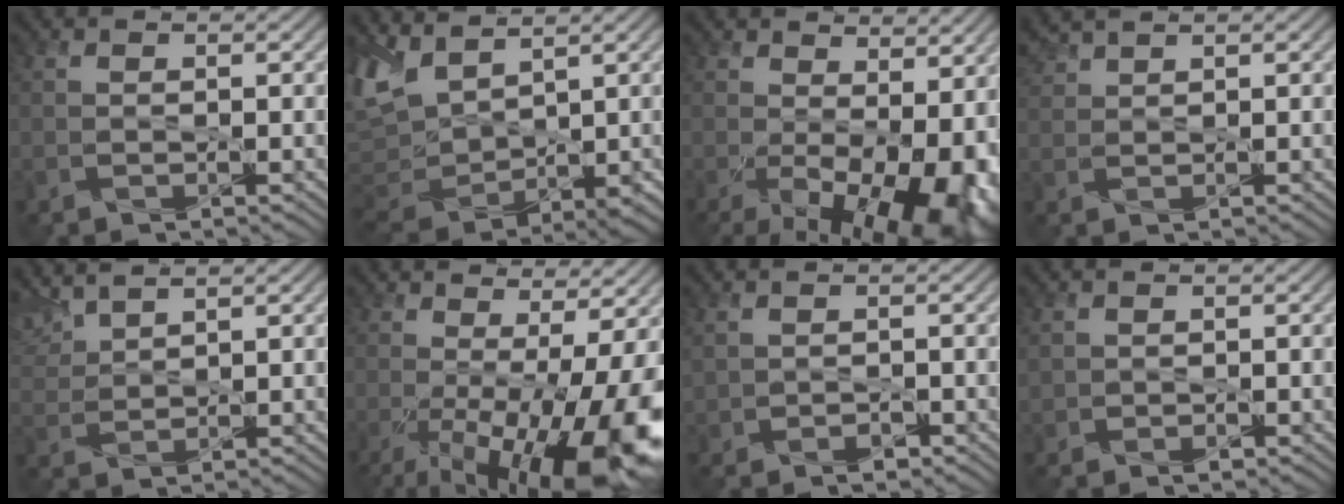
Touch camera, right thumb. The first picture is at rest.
{"total": 9.4, "force": [4.8, 5.0, 6.5], "torque": [-0.190, 0.000, 0.096]}
{"total": 15.3, "force": [-2.2, 7.6, 13.0], "torque": [-0.196, -0.042, 0.003]}
{"total": 2.6, "force": [2.4, 0.3, 1.1], "torque": [-0.029, 0.014, 0.055]}
{"total": 4.3, "force": [3.7, 0.8, 2.1], "torque": [-0.061, 0.016, 0.079]}
{"total": 17.3, "force": [-4.2, 6.5, 15.5], "torque": [-0.226, -0.037, -0.040]}
{"total": 1.6, "force": [-0.4, 1.2, 0.9], "torque": [-0.026, -0.005, -0.005]}
{"total": 1.2, "force": [-0.1, 1.1, 0.5], "torque": [-0.013, -0.007, 0.001]}